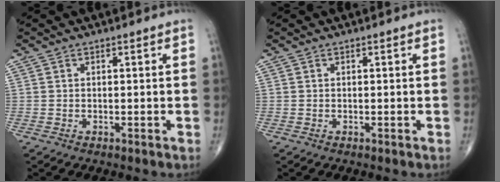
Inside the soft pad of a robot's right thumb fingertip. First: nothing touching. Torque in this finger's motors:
{"motor_torque": [-0.01, 0.02, 0.00, 0.00, 0.02]}